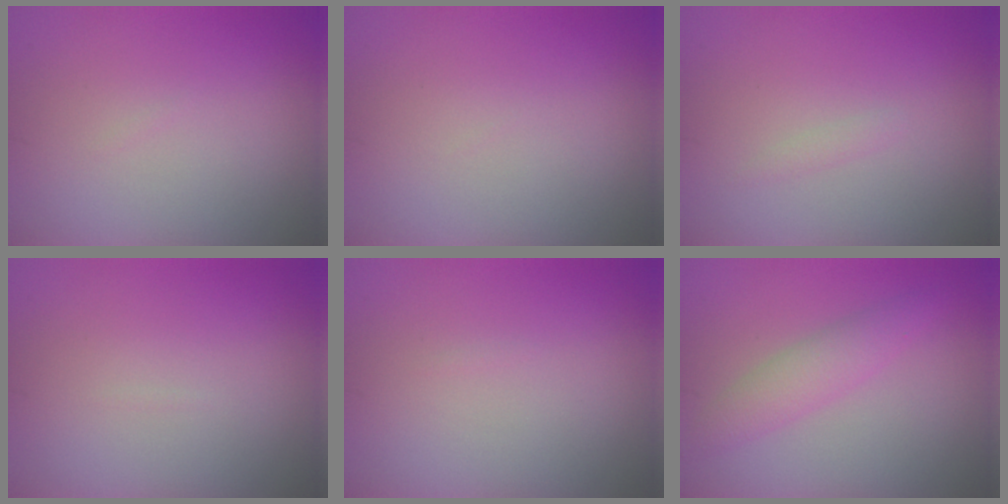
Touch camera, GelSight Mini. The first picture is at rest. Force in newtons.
{"total": 0.0}
{"total": 0.6, "press": 0.6, "slide": 0.0}
{"total": 0.0}
{"total": 0.0}
{"total": 2.7, "press": 2.7, "slide": 0.1}